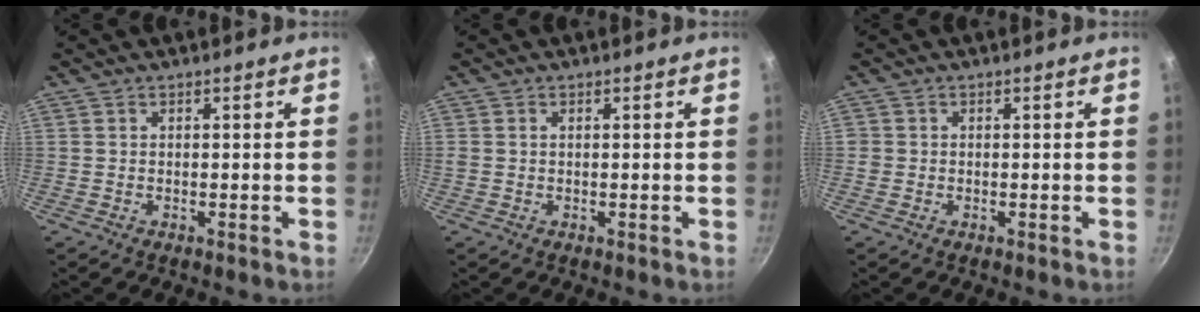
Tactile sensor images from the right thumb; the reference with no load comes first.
{"total": 0.8, "force": [0.2, 0.6, 0.4], "torque": [-0.007, 0.003, 0.002]}
{"total": 1.1, "force": [-0.2, 1.1, 0.3], "torque": [-0.004, 0.002, -0.005]}